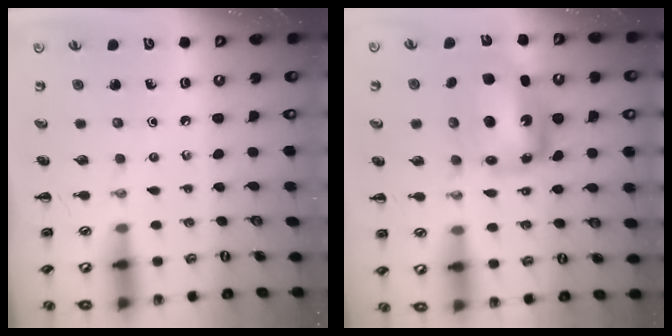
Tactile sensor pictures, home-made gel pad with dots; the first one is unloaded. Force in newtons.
{"total": 11.7, "press": 11.2, "slide": 3.2}